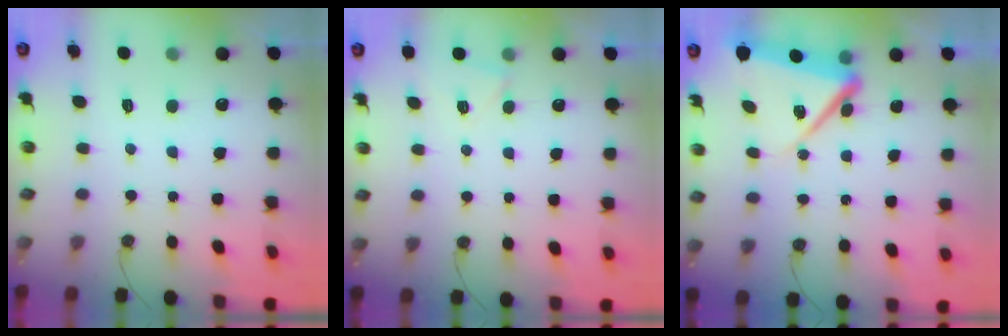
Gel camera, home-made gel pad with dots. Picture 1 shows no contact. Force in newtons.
{"total": 4.4, "press": 3.4, "slide": 2.8}
{"total": 10.0, "press": 9.9, "slide": 1.4}